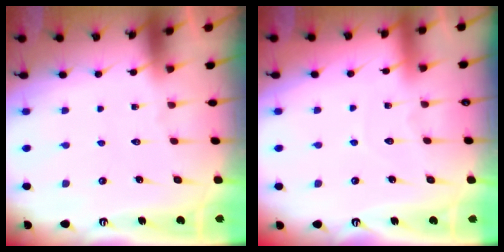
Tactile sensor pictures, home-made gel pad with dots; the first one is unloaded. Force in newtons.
{"total": 3.7, "press": 3.7, "slide": 0.4}